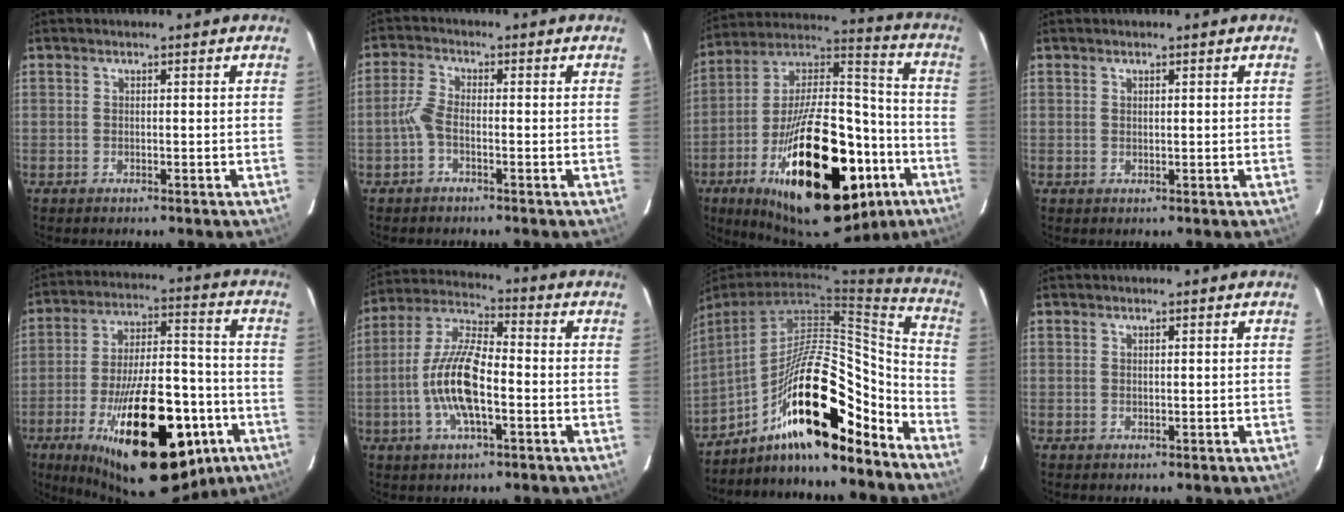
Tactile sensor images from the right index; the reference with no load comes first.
{"total": 3.0, "force": [-1.4, 1.1, 2.4], "torque": [-0.059, 0.008, -0.032]}
{"total": 34.9, "force": [-15.9, 16.3, 26.5], "torque": [-0.441, 0.014, -0.232]}
{"total": 0.5, "force": [0.4, 0.2, 0.3], "torque": [-0.005, 0.001, 0.007]}
{"total": 30.1, "force": [-14.2, 13.8, 22.7], "torque": [-0.380, -0.006, -0.194]}
{"total": 12.5, "force": [-3.2, 4.1, 11.4], "torque": [-0.237, 0.004, -0.064]}
{"total": 20.2, "force": [-12.8, 5.7, 14.5], "torque": [-0.231, 0.000, -0.217]}
{"total": 0.0}